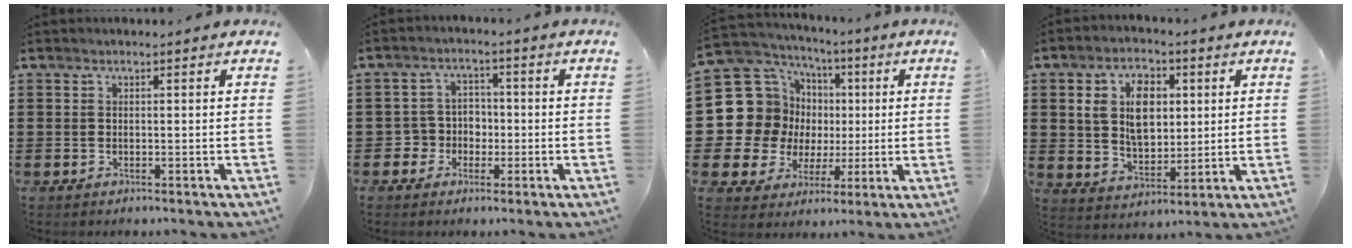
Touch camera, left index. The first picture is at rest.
{"total": 3.7, "force": [-1.4, 3.3, 1.0], "torque": [-0.033, 0.008, -0.032]}
{"total": 14.3, "force": [0.2, 13.7, 4.1], "torque": [-0.154, -0.022, 0.028]}
{"total": 8.5, "force": [2.4, 5.3, 6.2], "torque": [-0.126, 0.010, 0.039]}